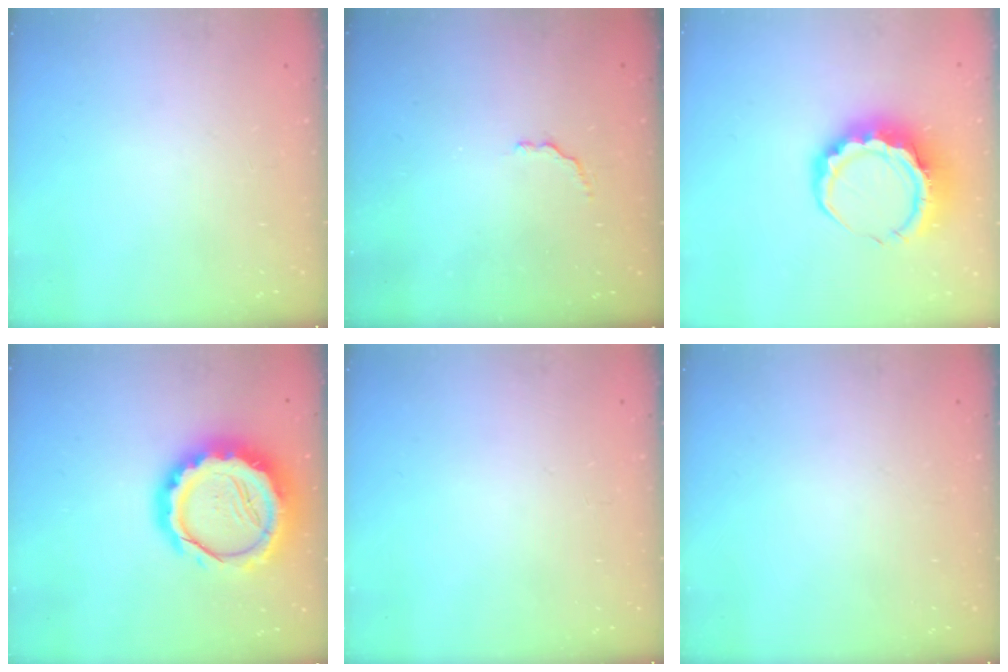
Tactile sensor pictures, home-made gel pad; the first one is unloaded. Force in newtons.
{"total": 2.6, "press": 2.5, "slide": 0.9}
{"total": 11.0, "press": 10.8, "slide": 2.1}
{"total": 19.6, "press": 19.1, "slide": 4.1}
{"total": 0.0}
{"total": 0.0}